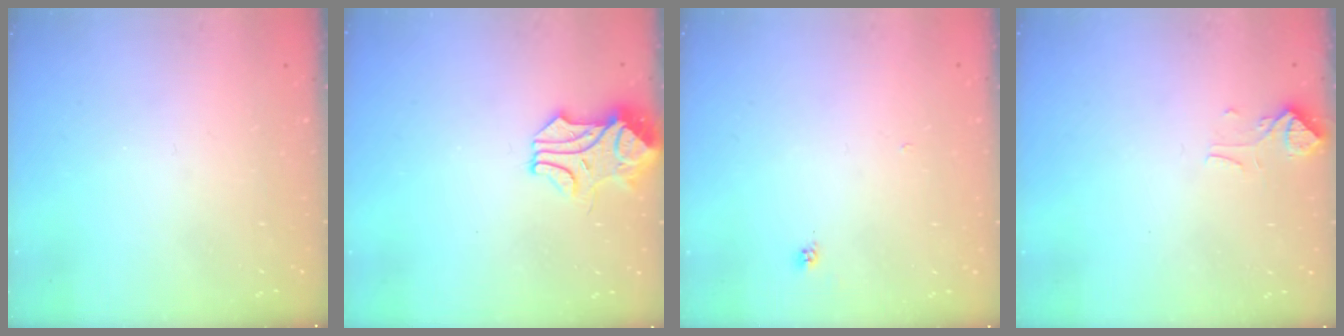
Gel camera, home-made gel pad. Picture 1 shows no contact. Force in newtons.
{"total": 1.0, "press": 0.5, "slide": 0.8}
{"total": 1.9, "press": 1.9, "slide": 0.1}
{"total": 2.6, "press": 2.5, "slide": 0.6}